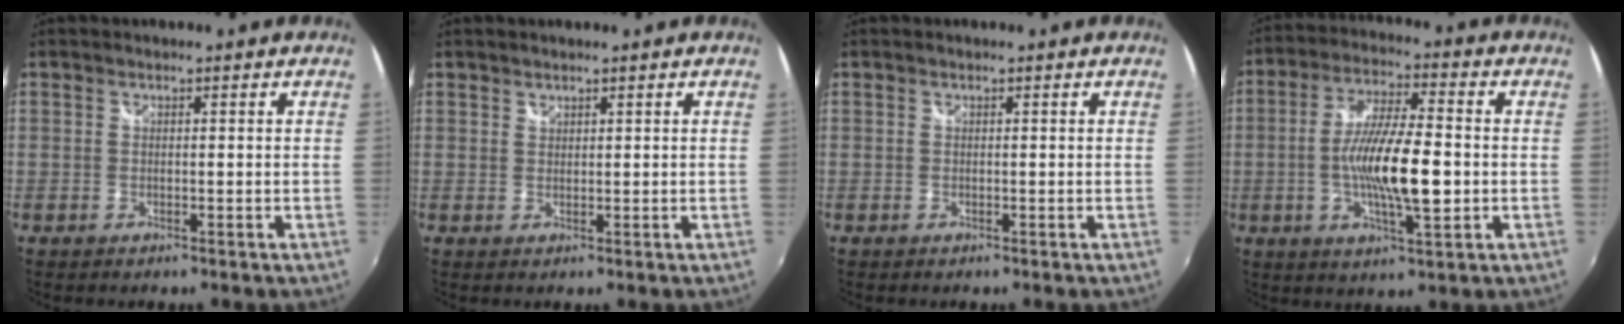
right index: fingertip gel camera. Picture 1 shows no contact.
{"total": 0.8, "force": [0.7, 0.4, 0.0], "torque": [0.002, 0.002, 0.013]}
{"total": 0.0}
{"total": 12.9, "force": [-1.9, 2.7, 12.5], "torque": [-0.236, -0.004, -0.035]}